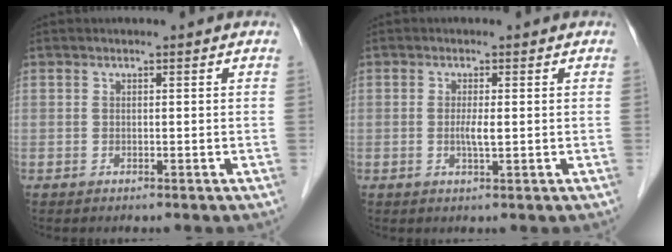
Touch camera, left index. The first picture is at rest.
{"total": 1.8, "force": [-0.1, 0.1, 1.8], "torque": [-0.040, -0.003, -0.001]}